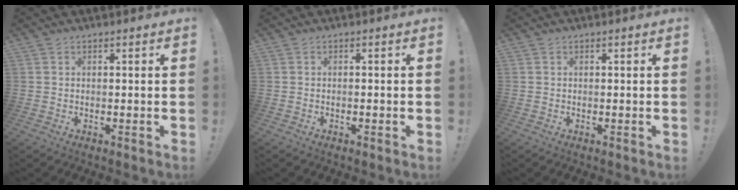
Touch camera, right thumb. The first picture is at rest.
{"total": 0.5, "force": [-0.4, -0.1, 0.2], "torque": [-0.008, 0.001, -0.007]}
{"total": 0.0}